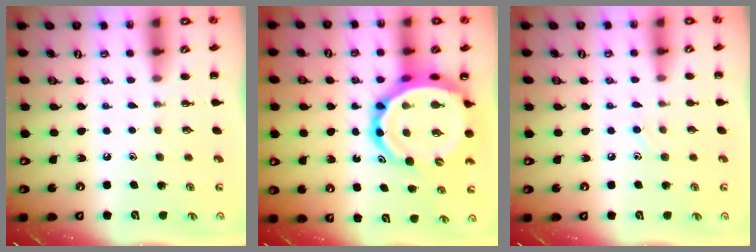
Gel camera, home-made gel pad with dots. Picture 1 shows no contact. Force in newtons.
{"total": 17.5, "press": 16.9, "slide": 4.7}
{"total": 5.4, "press": 5.0, "slide": 1.8}